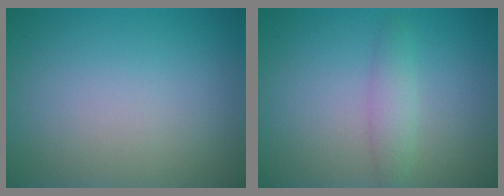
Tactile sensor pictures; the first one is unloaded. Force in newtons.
{"total": 1.8, "press": 1.8, "slide": 0.0}